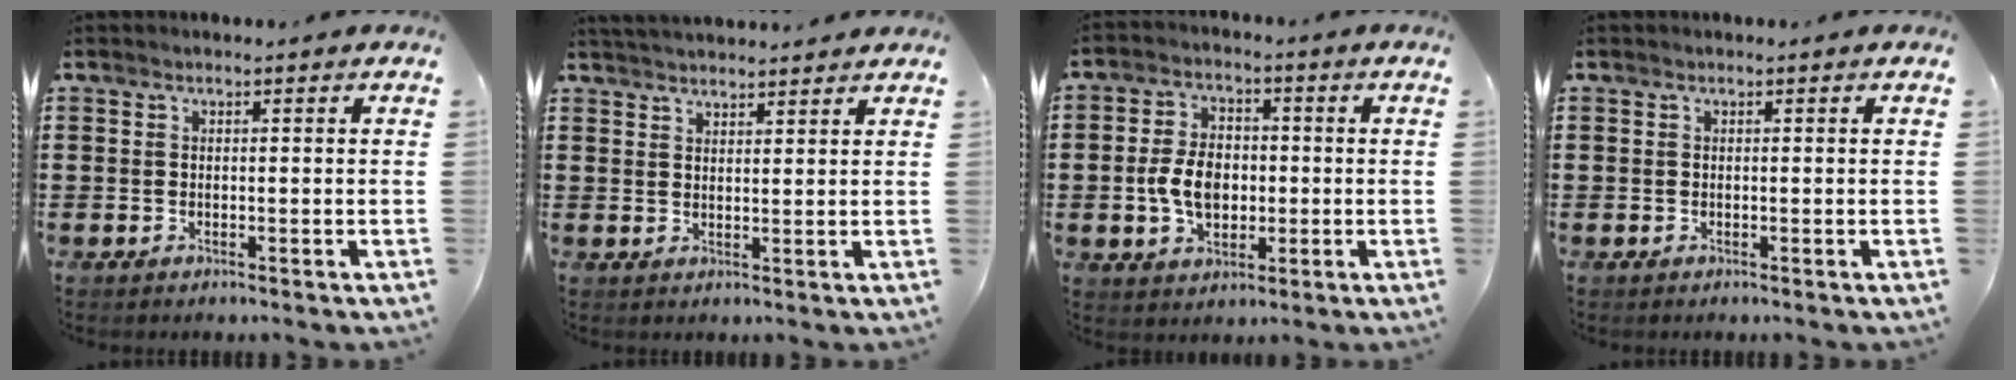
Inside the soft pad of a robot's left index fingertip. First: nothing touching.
{"total": 2.8, "force": [2.8, -0.1, 0.1], "torque": [-0.009, -0.005, 0.053]}
{"total": 7.0, "force": [-0.9, 4.7, 5.1], "torque": [-0.109, 0.002, -0.023]}
{"total": 0.0}